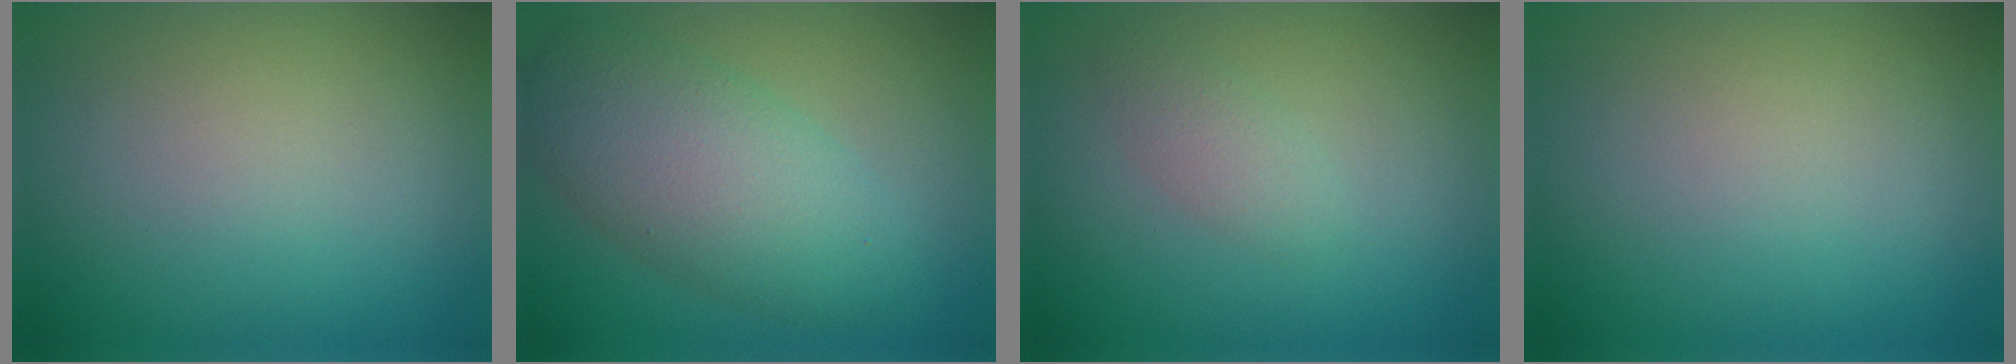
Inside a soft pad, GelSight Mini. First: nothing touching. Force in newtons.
{"total": 6.9, "press": 6.9, "slide": 0.1}
{"total": 1.5, "press": 1.5, "slide": 0.0}
{"total": 0.0}